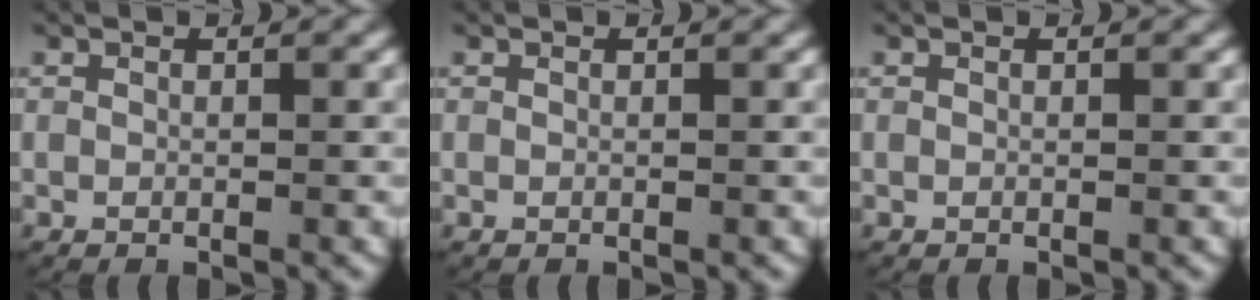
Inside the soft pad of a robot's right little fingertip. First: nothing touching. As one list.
[{"total": 0.0}, {"total": 0.0}]